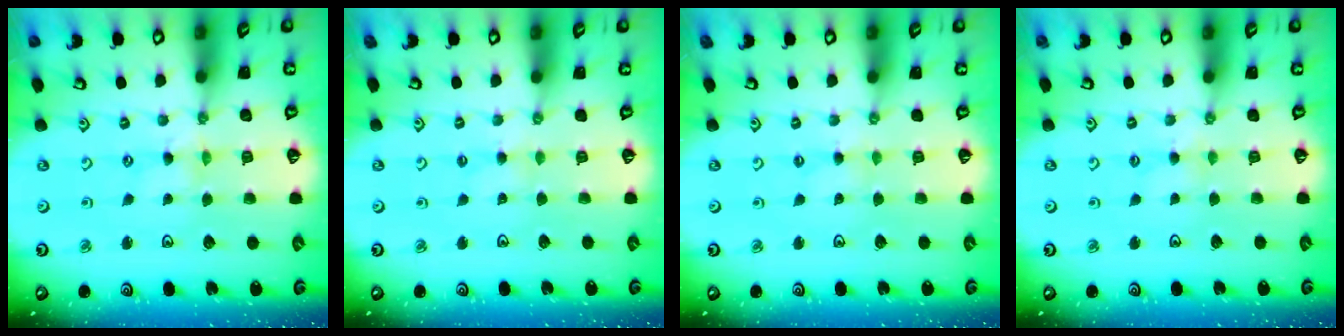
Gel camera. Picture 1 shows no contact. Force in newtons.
{"total": 1.5, "press": 1.5, "slide": 0.3}
{"total": 1.7, "press": 1.7, "slide": 0.3}
{"total": 1.7, "press": 1.7, "slide": 0.4}